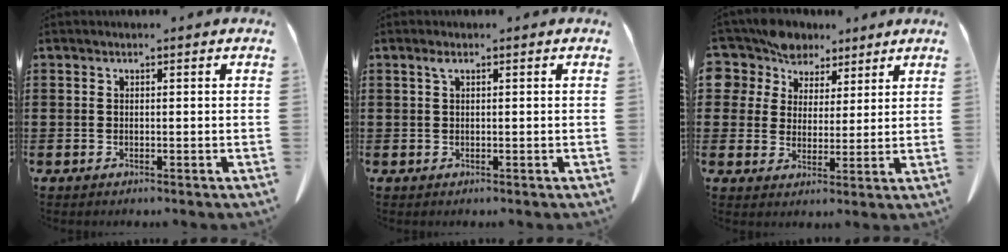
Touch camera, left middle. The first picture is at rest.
{"total": 1.1, "force": [0.5, 0.3, 0.9], "torque": [-0.021, 0.003, 0.009]}
{"total": 6.6, "force": [5.4, 3.9, 0.0], "torque": [-0.042, -0.019, 0.102]}